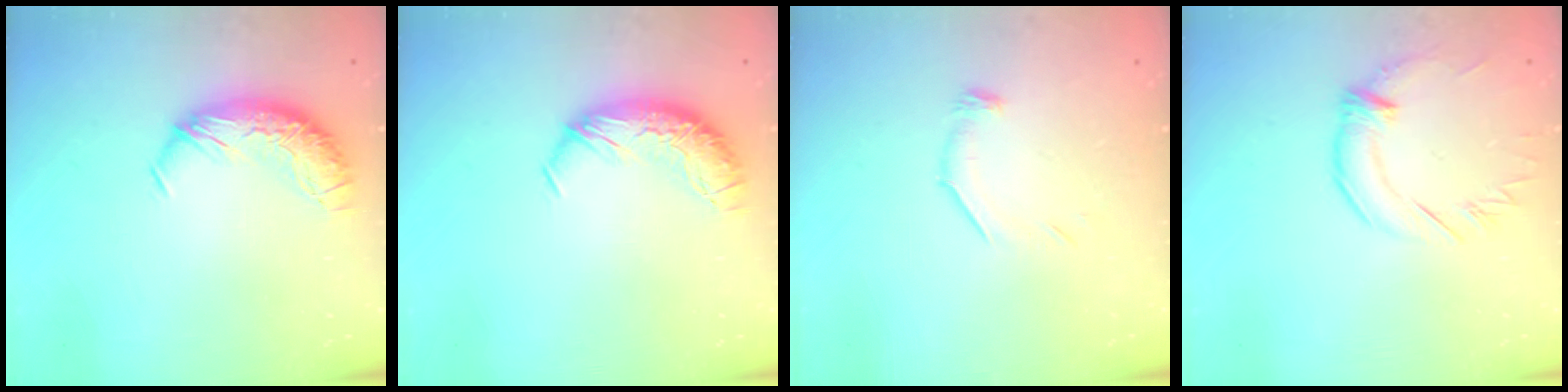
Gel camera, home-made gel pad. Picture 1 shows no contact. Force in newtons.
{"total": 0.0}
{"total": 6.8, "press": 6.7, "slide": 0.8}
{"total": 1.3, "press": 1.1, "slide": 0.7}